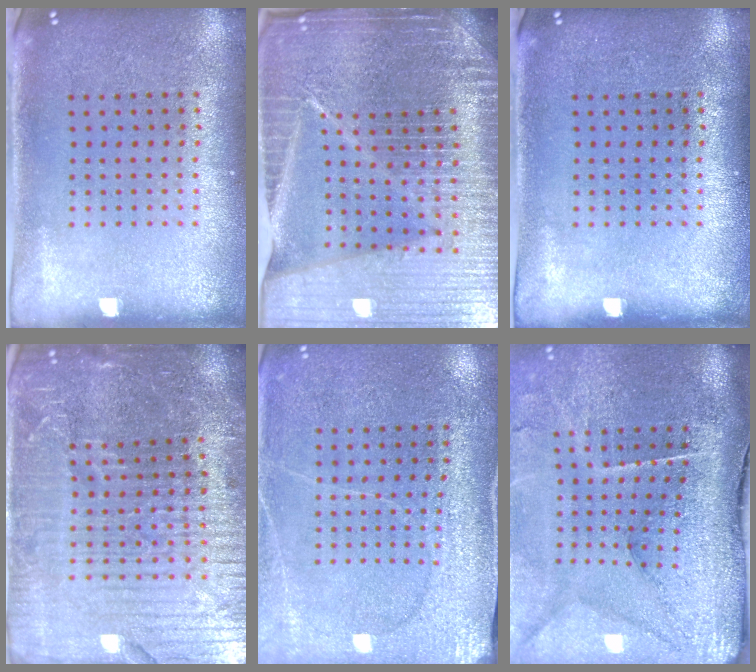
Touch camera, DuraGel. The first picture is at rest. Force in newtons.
{"total": 7.0, "press": 6.0, "slide": 3.6}
{"total": 0.0}
{"total": 6.3, "press": 5.6, "slide": 2.9}
{"total": 2.9, "press": 2.9, "slide": 0.2}
{"total": 4.7, "press": 3.6, "slide": 3.0}